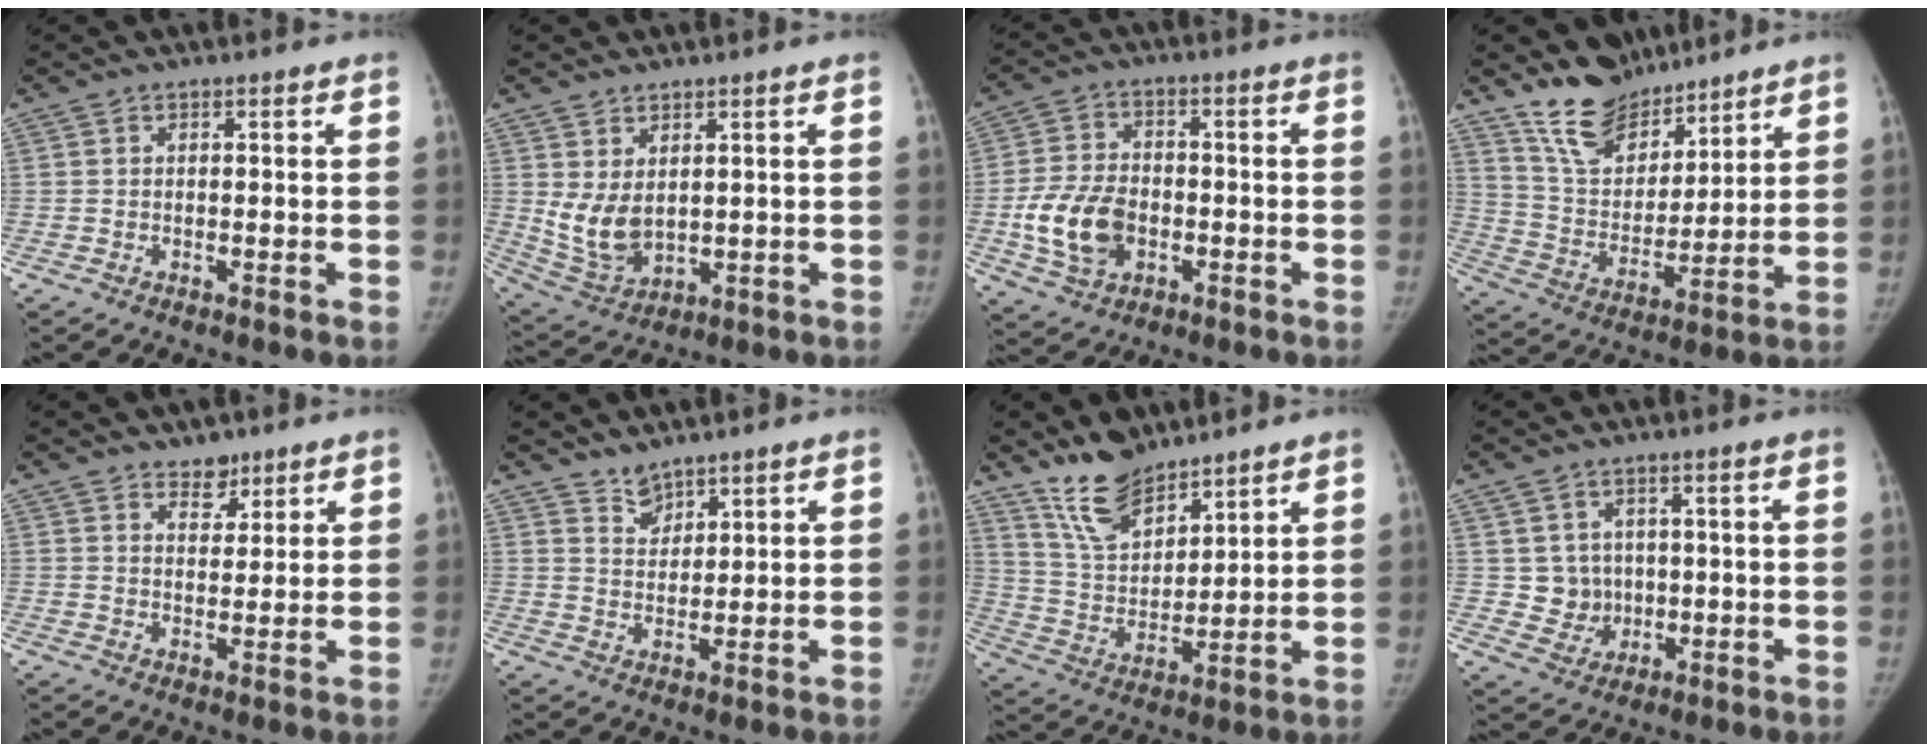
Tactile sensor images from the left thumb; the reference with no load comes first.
{"total": 7.5, "force": [1.6, 4.7, 5.7], "torque": [-0.098, -0.019, 0.054]}
{"total": 11.1, "force": [-2.8, 7.7, 7.5], "torque": [-0.131, 0.012, -0.049]}
{"total": 12.9, "force": [10.9, 6.0, 3.4], "torque": [-0.024, -0.076, 0.212]}
{"total": 3.9, "force": [3.0, 2.3, 1.1], "torque": [0.006, -0.022, 0.049]}
{"total": 3.7, "force": [3.3, 1.6, 0.5], "torque": [0.011, -0.027, 0.063]}
{"total": 11.4, "force": [9.3, 4.8, 4.5], "torque": [-0.057, -0.063, 0.187]}
{"total": 5.5, "force": [0.5, 5.3, 1.3], "torque": [0.011, 0.003, 0.014]}